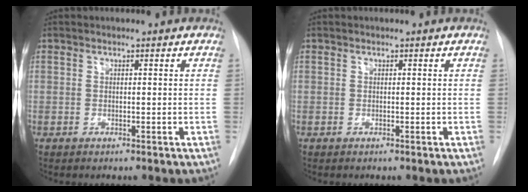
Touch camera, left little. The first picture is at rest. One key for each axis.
{"total": 0.0}